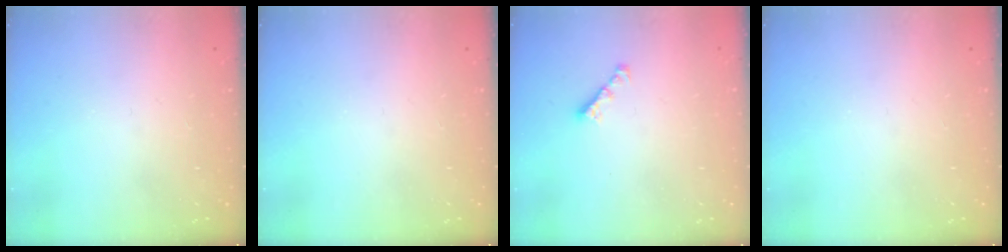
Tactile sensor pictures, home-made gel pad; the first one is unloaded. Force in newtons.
{"total": 0.0}
{"total": 2.1, "press": 2.0, "slide": 0.6}
{"total": 0.0}